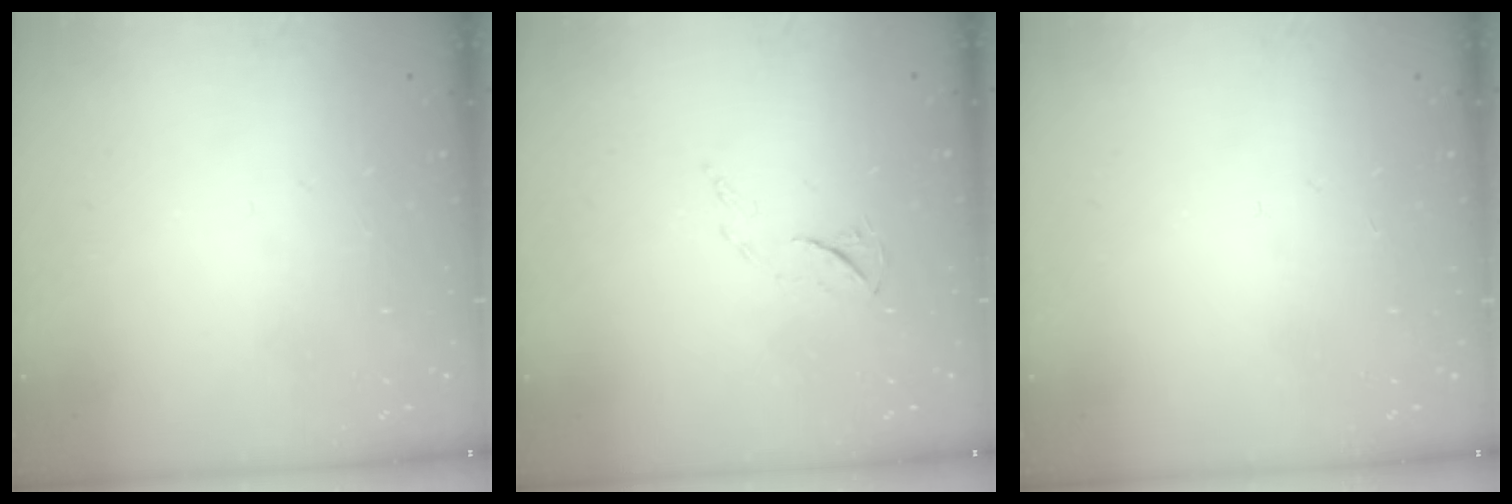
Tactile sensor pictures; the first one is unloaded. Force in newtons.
{"total": 5.0, "press": 5.0, "slide": 0.7}
{"total": 0.0}